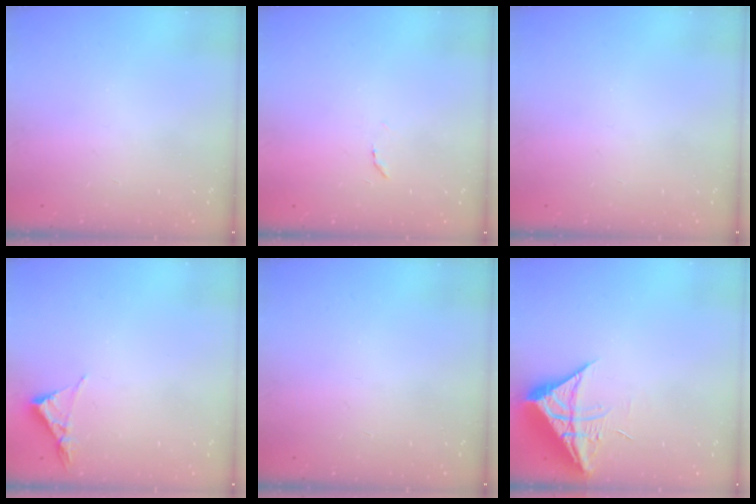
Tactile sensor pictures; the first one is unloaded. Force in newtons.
{"total": 5.9, "press": 5.9, "slide": 0.4}
{"total": 0.0}
{"total": 3.1, "press": 3.1, "slide": 0.5}
{"total": 0.0}
{"total": 9.4, "press": 9.3, "slide": 1.0}